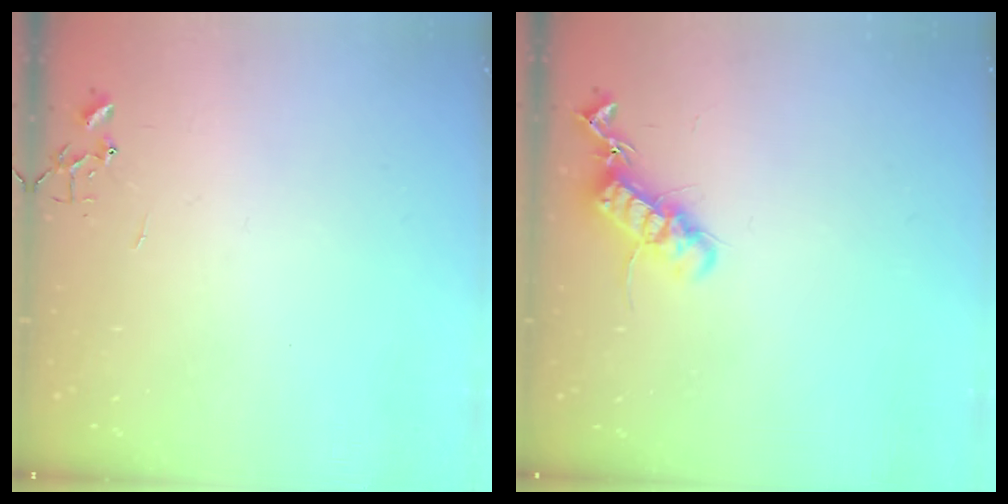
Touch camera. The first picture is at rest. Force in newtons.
{"total": 12.9, "press": 12.9, "slide": 0.3}